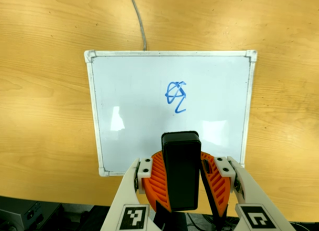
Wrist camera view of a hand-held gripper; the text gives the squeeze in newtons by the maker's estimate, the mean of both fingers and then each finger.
{"total": 8.6, "left": 9.4, "right": 7.9}